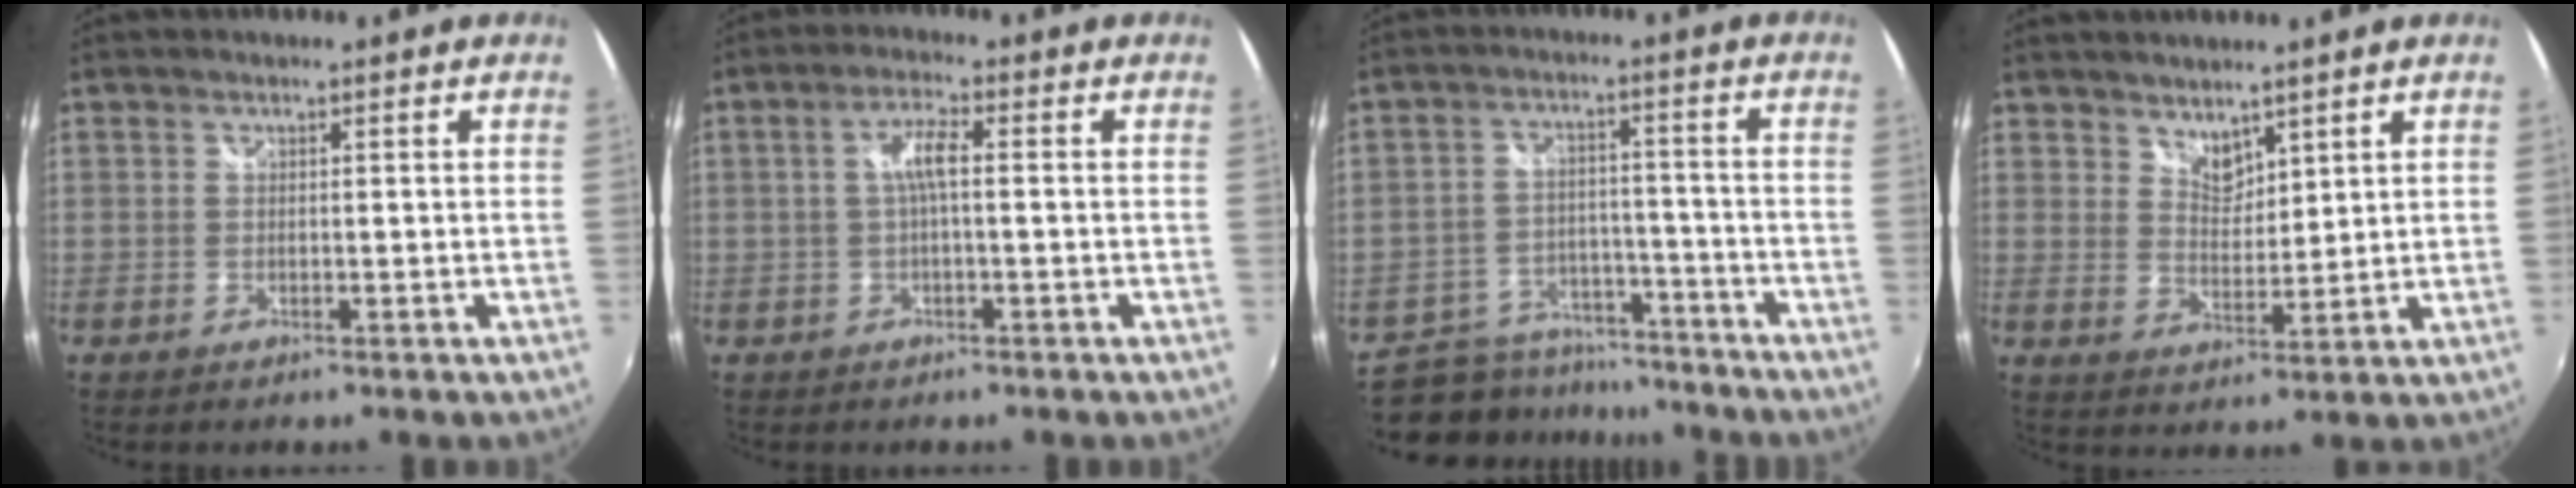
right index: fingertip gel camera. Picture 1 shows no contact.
{"total": 3.9, "force": [-0.1, 0.5, 3.9], "torque": [-0.074, 0.009, 0.001]}
{"total": 13.3, "force": [-10.8, 7.2, 2.9], "torque": [-0.081, 0.025, -0.149]}
{"total": 4.4, "force": [3.8, 2.0, 1.2], "torque": [-0.009, 0.001, 0.069]}